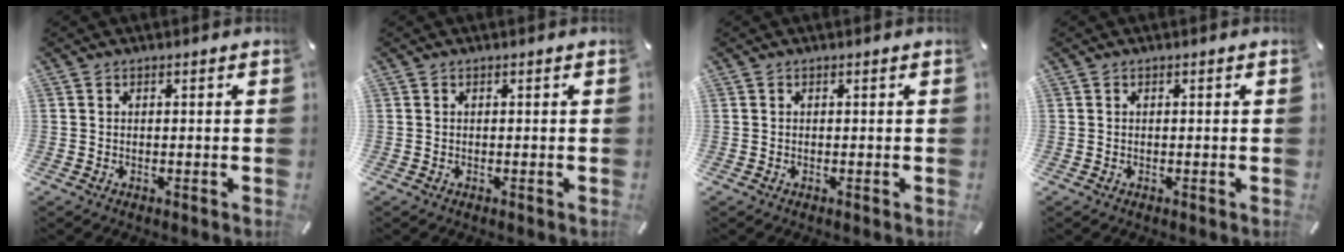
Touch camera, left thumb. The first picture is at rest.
{"total": 0.0}
{"total": 0.0}
{"total": 0.0}